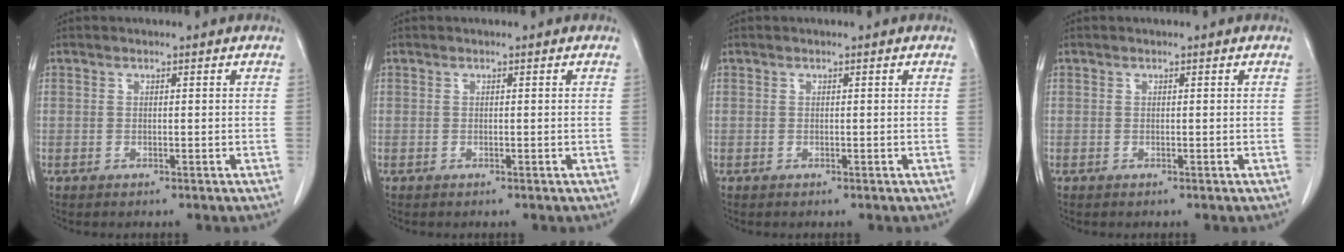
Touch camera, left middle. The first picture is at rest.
{"total": 0.0}
{"total": 0.0}
{"total": 0.0}